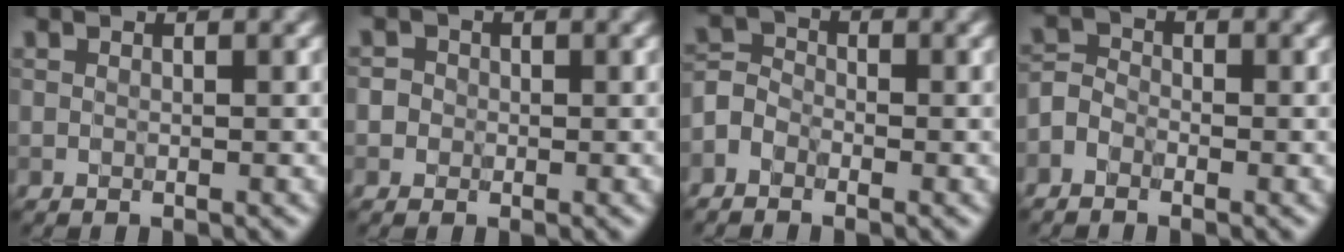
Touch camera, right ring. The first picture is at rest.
{"total": 2.4, "force": [0.4, 2.2, 1.0], "torque": [0.005, 0.016, -0.015]}
{"total": 2.5, "force": [-1.6, 1.7, 1.0], "torque": [-0.016, 0.006, -0.039]}
{"total": 2.1, "force": [-1.4, 1.4, 0.9], "torque": [-0.015, 0.006, -0.033]}